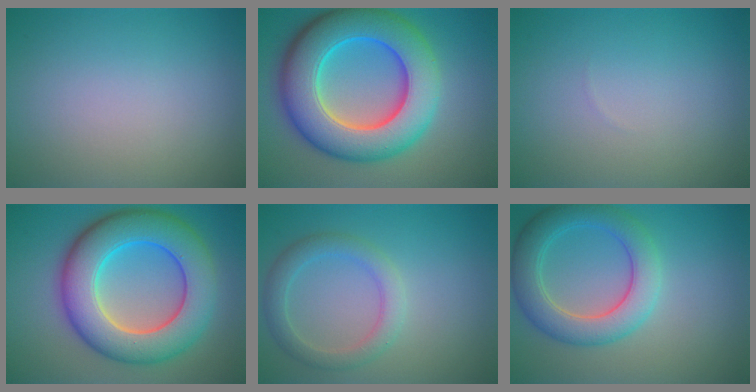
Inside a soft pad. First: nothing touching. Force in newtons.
{"total": 11.9, "press": 11.9, "slide": 0.4}
{"total": 0.0}
{"total": 10.9, "press": 10.8, "slide": 0.6}
{"total": 3.0, "press": 3.0, "slide": 0.1}
{"total": 5.6, "press": 5.6, "slide": 0.2}